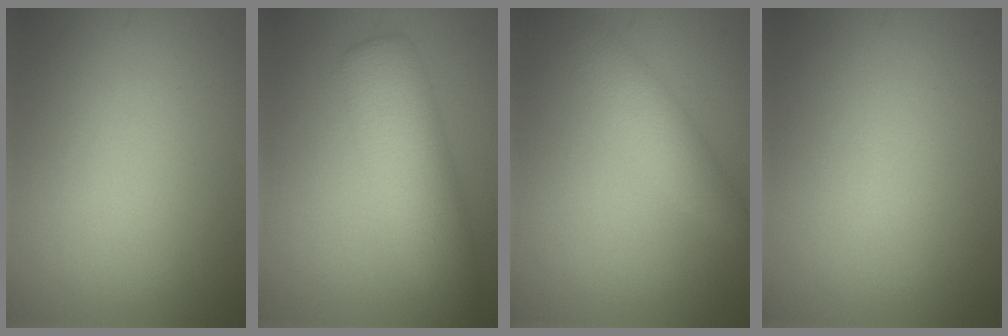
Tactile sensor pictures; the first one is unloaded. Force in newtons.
{"total": 5.9, "press": 5.9, "slide": 0.3}
{"total": 2.8, "press": 2.8, "slide": 0.1}
{"total": 0.0}